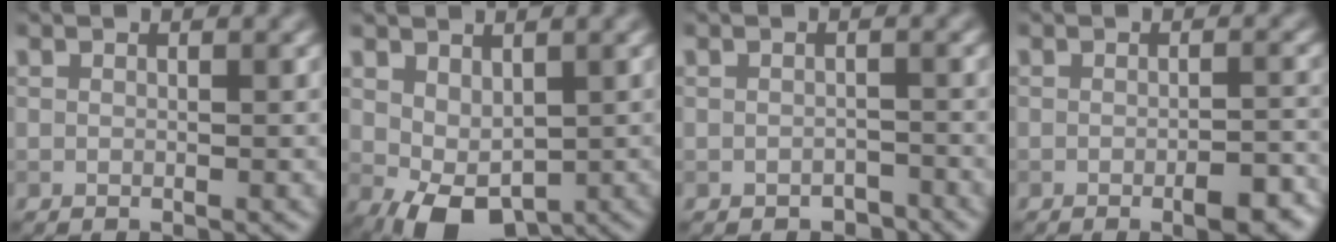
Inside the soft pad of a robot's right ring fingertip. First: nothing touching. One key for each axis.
{"total": 4.5, "fx": -0.3, "fy": 2.8, "fz": 3.5, "tx": -0.069, "ty": -0.006, "tz": 0.000}
{"total": 1.4, "fx": -1.0, "fy": 0.9, "fz": 0.5, "tx": -0.005, "ty": -0.003, "tz": -0.016}
{"total": 3.5, "fx": -1.7, "fy": 1.0, "fz": 2.9, "tx": -0.043, "ty": -0.005, "tz": -0.022}